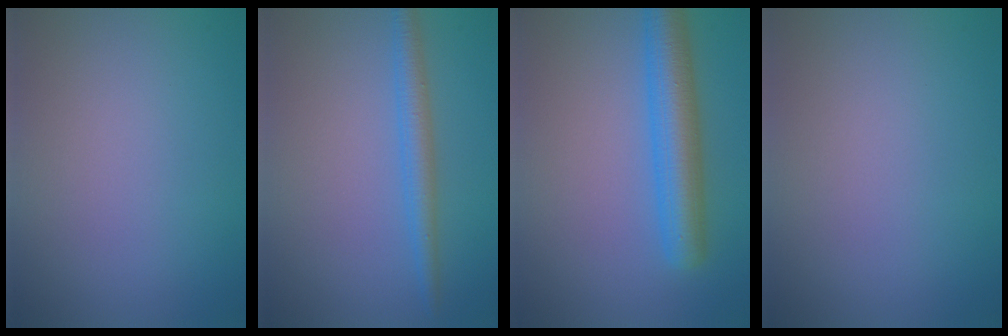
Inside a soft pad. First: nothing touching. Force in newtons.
{"total": 2.6, "press": 2.6, "slide": 0.1}
{"total": 5.7, "press": 5.7, "slide": 0.1}
{"total": 0.0}